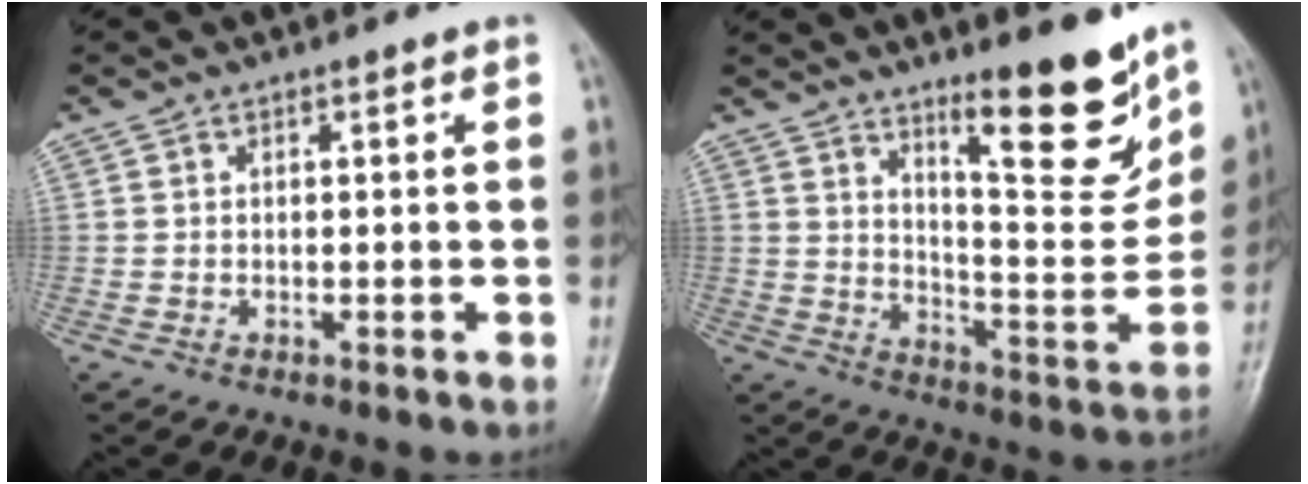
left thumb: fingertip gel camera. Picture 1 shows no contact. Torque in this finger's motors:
{"motor_torque": [2.47, 0.90, 1.24, -1.52, 0.33]}